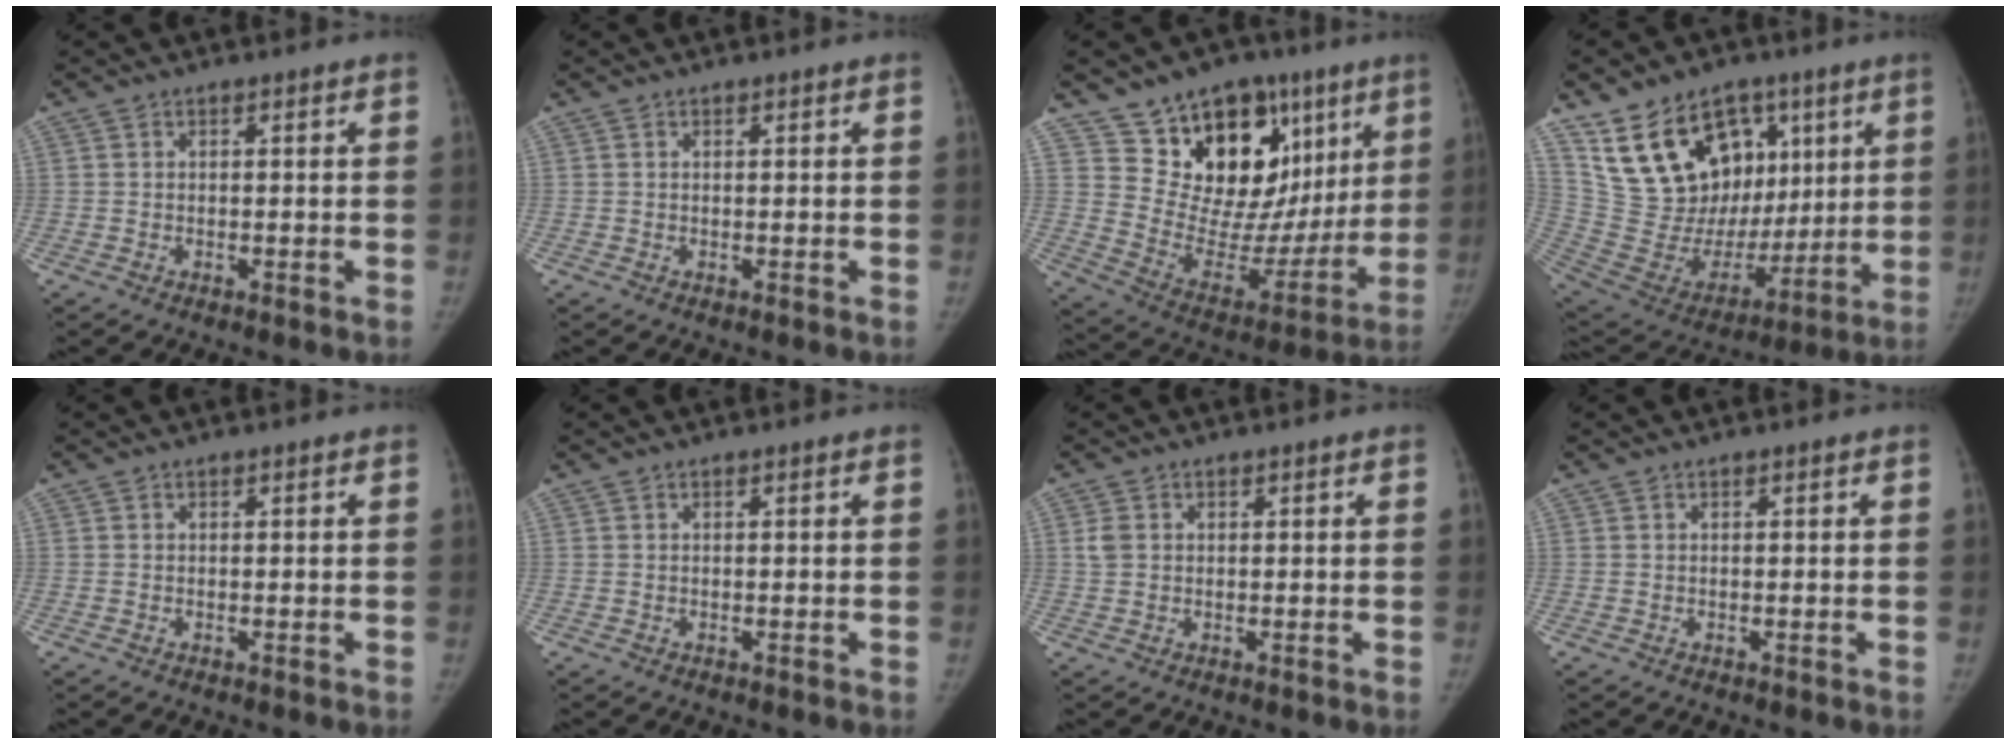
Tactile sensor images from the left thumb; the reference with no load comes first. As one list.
[{"total": 0.0}, {"total": 24.6, "force": [12.1, 15.6, 14.7], "torque": [-0.141, -0.024, 0.203]}, {"total": 24.3, "force": [11.1, 16.4, 14.1], "torque": [-0.201, -0.015, 0.212]}, {"total": 0.0}, {"total": 0.0}, {"total": 2.3, "force": [0.5, 1.9, 1.3], "torque": [-0.027, 0.003, 0.010]}, {"total": 0.0}]